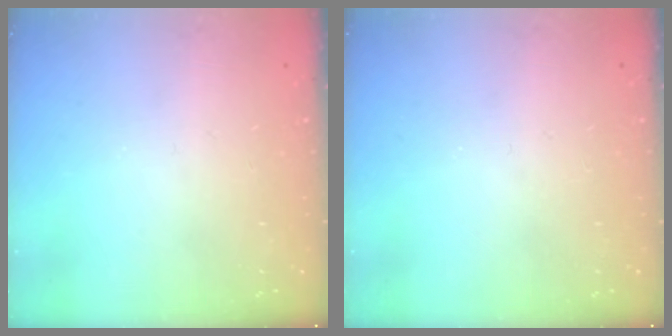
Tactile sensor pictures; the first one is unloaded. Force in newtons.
{"total": 0.0}